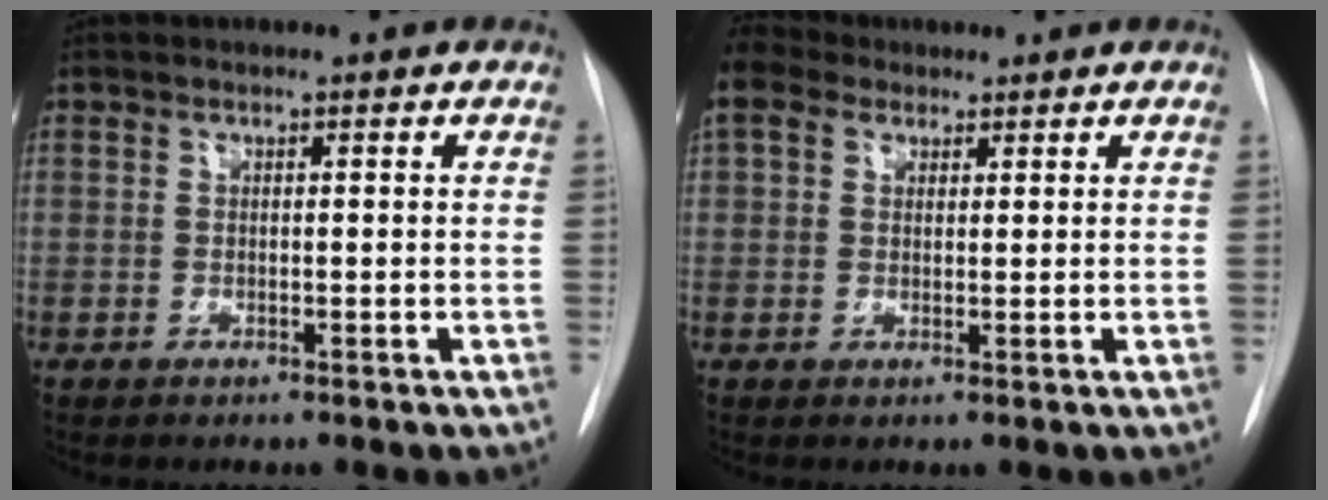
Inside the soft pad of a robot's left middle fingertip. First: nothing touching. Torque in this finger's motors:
{"motor_torque": [0.35, -0.36, 1.05, 0.21]}